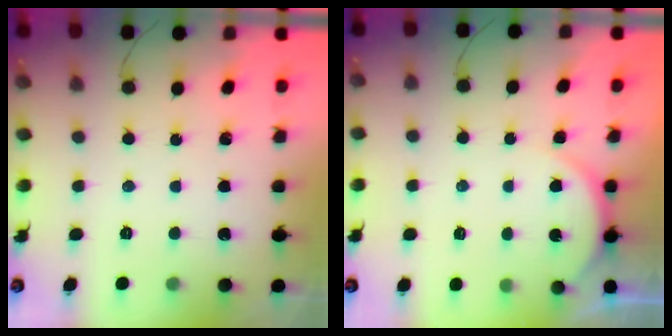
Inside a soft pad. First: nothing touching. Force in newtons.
{"total": 3.5, "press": 3.5, "slide": 0.5}